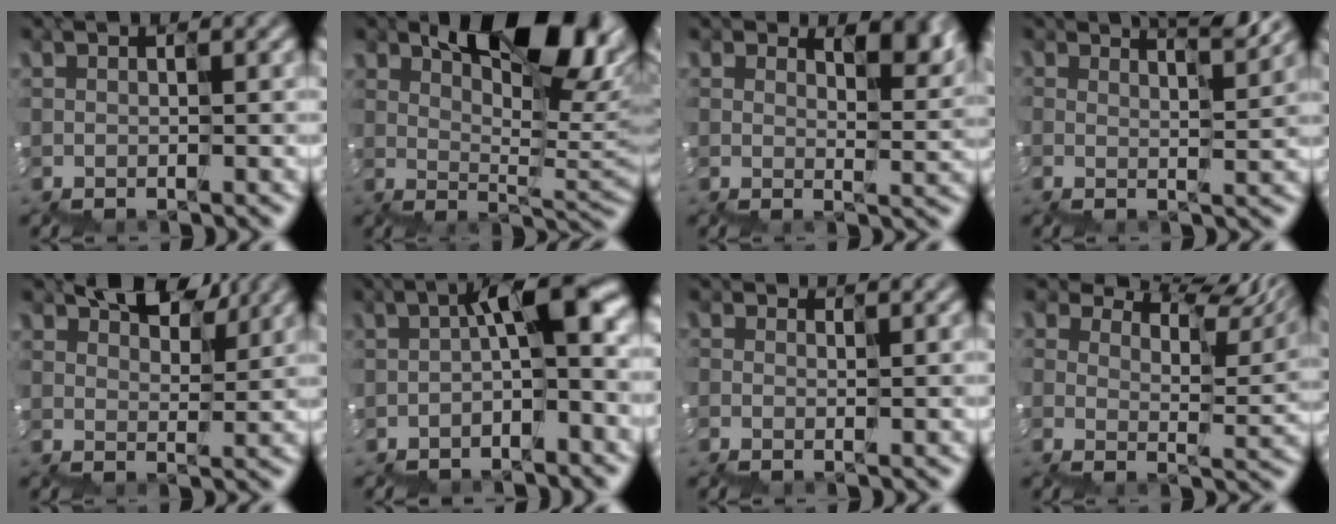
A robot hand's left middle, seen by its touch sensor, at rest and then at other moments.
{"total": 9.9, "force": [4.7, 4.0, 7.8], "torque": [-0.116, -0.003, 0.076]}
{"total": 3.8, "force": [2.3, 1.8, 2.5], "torque": [-0.031, 0.001, 0.035]}
{"total": 3.6, "force": [2.6, 0.7, 2.4], "torque": [-0.017, 0.016, 0.026]}
{"total": 4.0, "force": [3.7, 1.3, 1.0], "torque": [-0.031, 0.011, 0.057]}
{"total": 4.8, "force": [-0.8, 1.1, 4.6], "torque": [-0.091, 0.008, -0.022]}
{"total": 0.6, "force": [-0.3, -0.2, -0.4], "torque": [0.007, -0.005, -0.009]}
{"total": 7.4, "force": [5.9, 2.7, 3.6], "torque": [-0.058, 0.006, 0.097]}